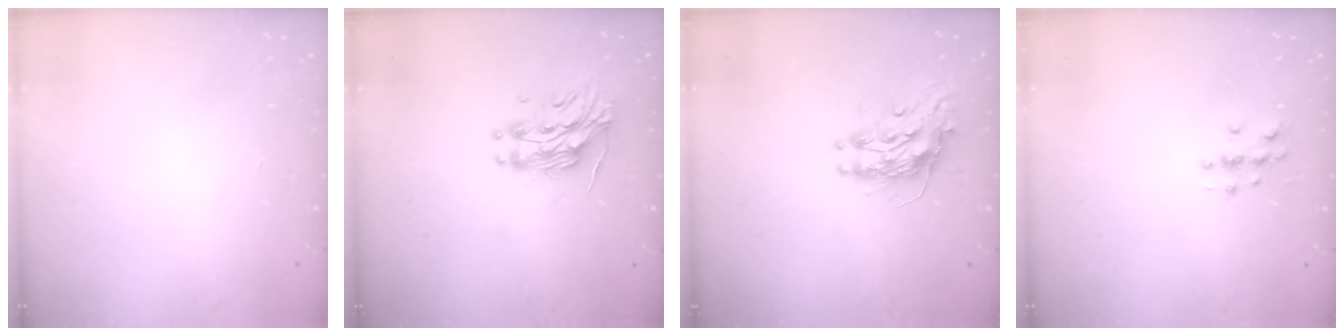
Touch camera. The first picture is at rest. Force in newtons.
{"total": 13.2, "press": 13.2, "slide": 0.8}
{"total": 9.6, "press": 9.6, "slide": 0.3}
{"total": 3.2, "press": 3.2, "slide": 0.2}